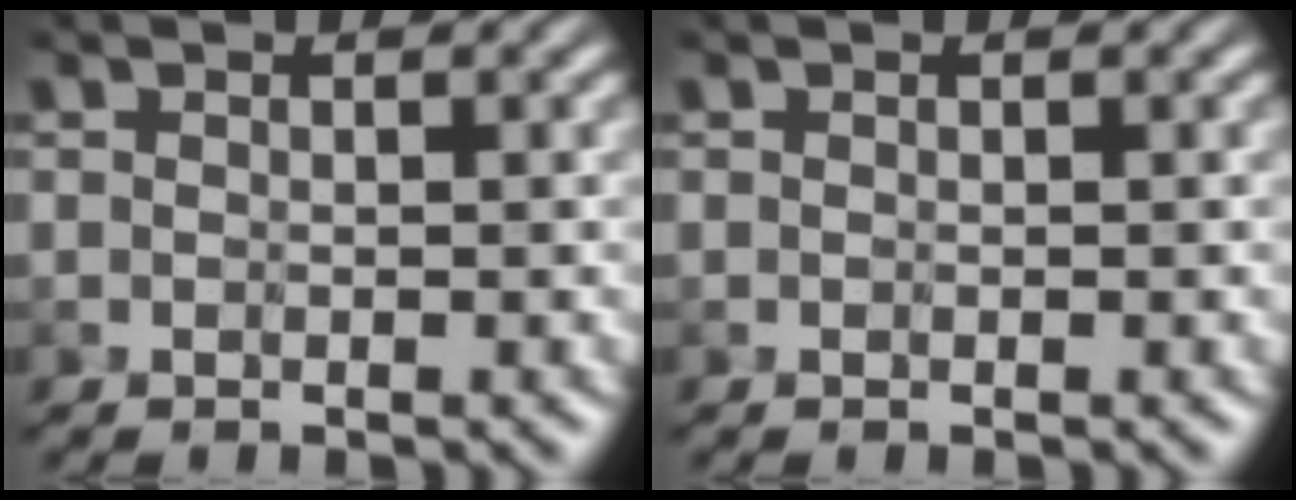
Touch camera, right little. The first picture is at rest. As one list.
[{"total": 0.0}]